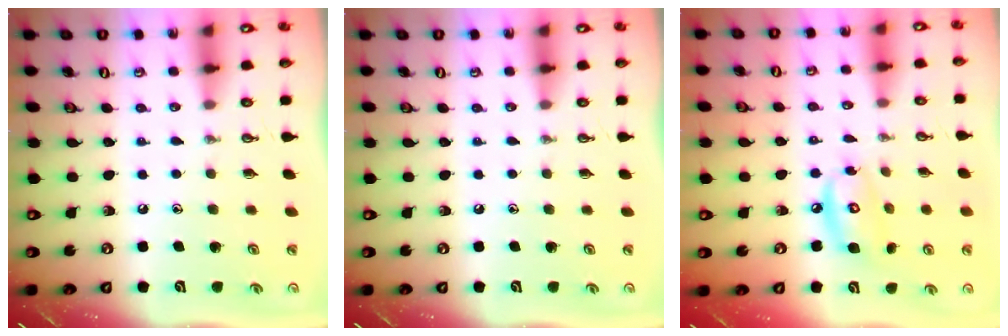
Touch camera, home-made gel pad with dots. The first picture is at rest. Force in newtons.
{"total": 0.0}
{"total": 10.0, "press": 10.0, "slide": 0.9}